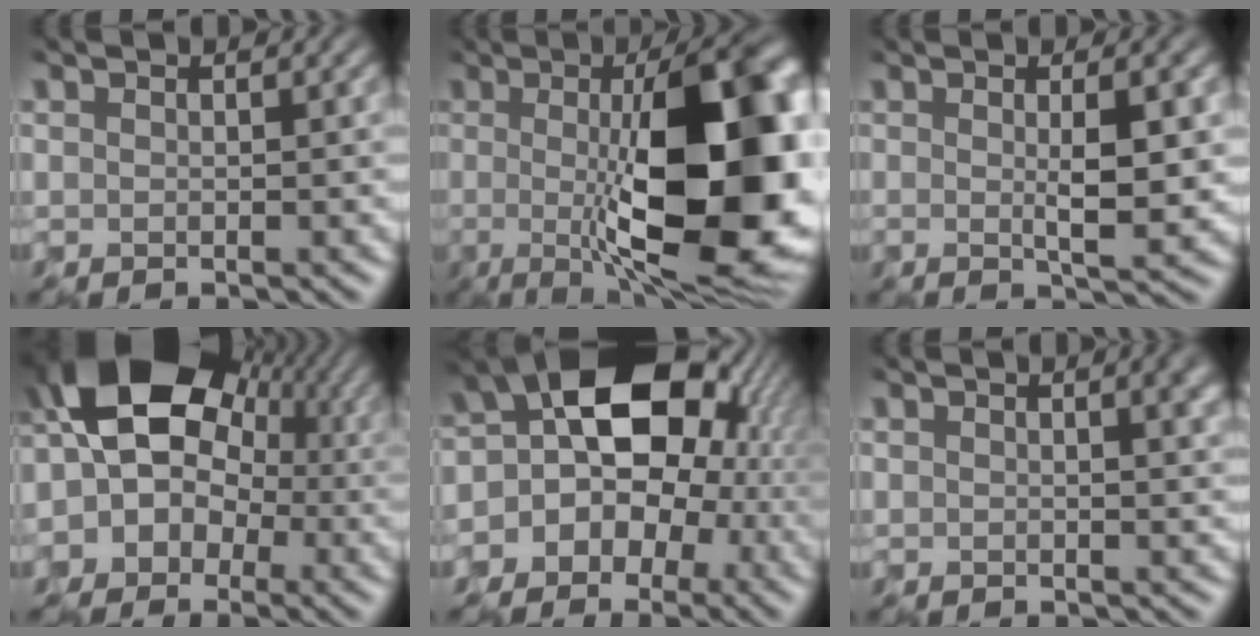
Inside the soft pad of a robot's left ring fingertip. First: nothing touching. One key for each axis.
{"total": 15.4, "fx": -0.8, "fy": 4.4, "fz": 14.7, "tx": -0.170, "ty": 0.003, "tz": -0.020}
{"total": 3.8, "fx": -0.1, "fy": 0.1, "fz": 3.8, "tx": -0.059, "ty": -0.007, "tz": -0.001}
{"total": 12.7, "fx": 0.8, "fy": 10.9, "fz": 6.4, "tx": -0.089, "ty": 0.020, "tz": -0.030}
{"total": 13.8, "fx": -0.4, "fy": 11.1, "fz": 8.2, "tx": -0.092, "ty": 0.010, "tz": -0.048}
{"total": 2.5, "fx": 1.2, "fy": 0.8, "fz": 2.0, "tx": -0.034, "ty": -0.001, "tz": 0.025}